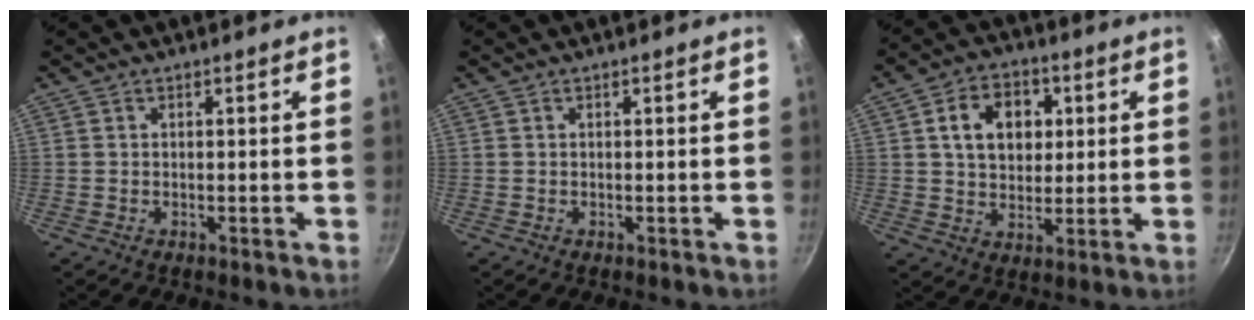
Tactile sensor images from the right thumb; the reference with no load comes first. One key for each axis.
{"total": 0.0}
{"total": 11.1, "fx": 2.7, "fy": 8.3, "fz": 6.9, "tx": -0.087, "ty": 0.004, "tz": 0.039}